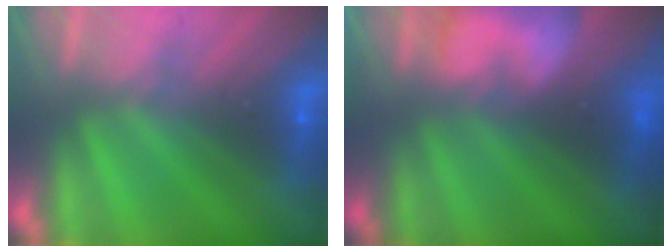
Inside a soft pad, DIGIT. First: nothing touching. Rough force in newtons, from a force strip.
{"total": 5.9}